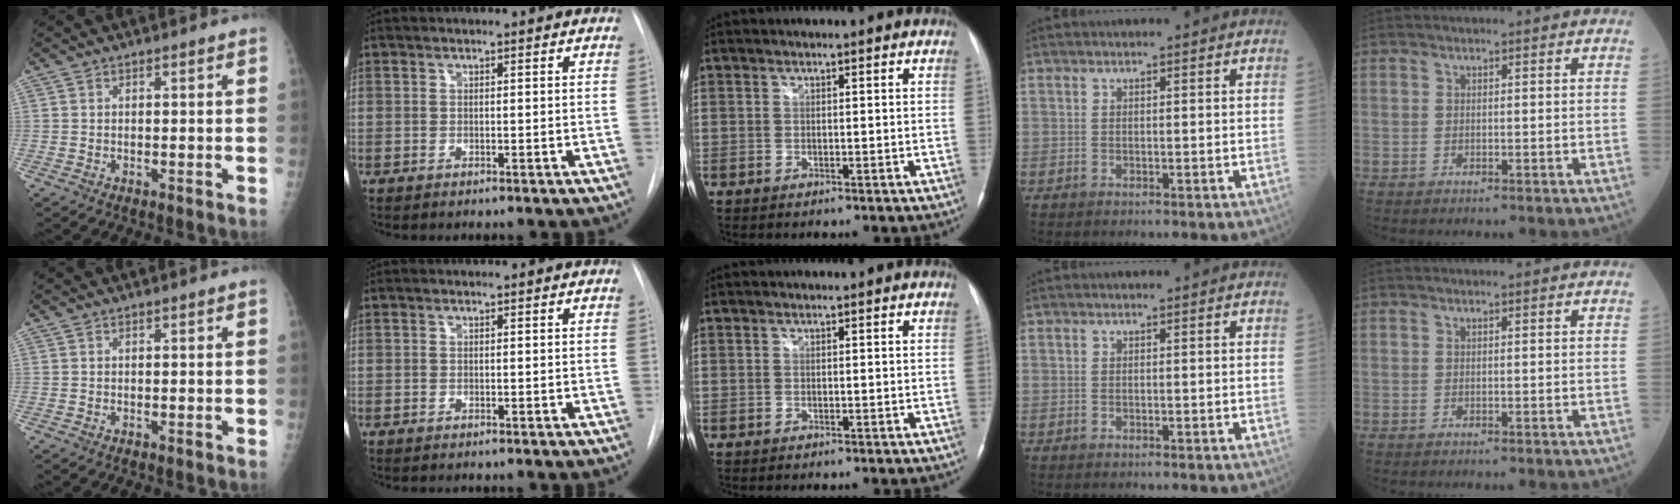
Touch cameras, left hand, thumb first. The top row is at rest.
{}